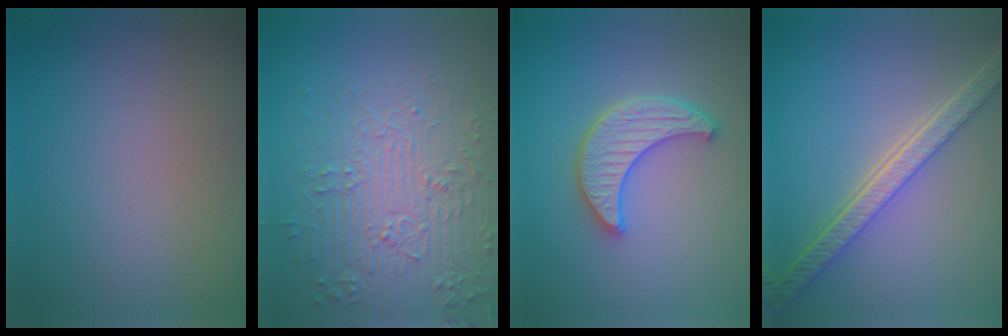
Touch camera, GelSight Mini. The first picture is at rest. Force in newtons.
{"total": 5.0, "press": 4.8, "slide": 1.3}
{"total": 4.5, "press": 4.0, "slide": 2.1}
{"total": 5.8, "press": 4.4, "slide": 3.8}